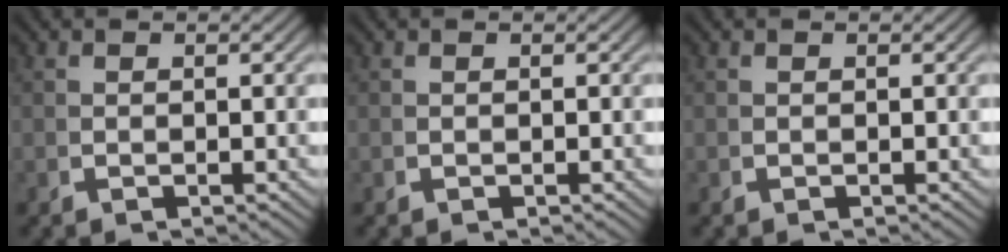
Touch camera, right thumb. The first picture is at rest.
{"total": 0.0}
{"total": 0.0}